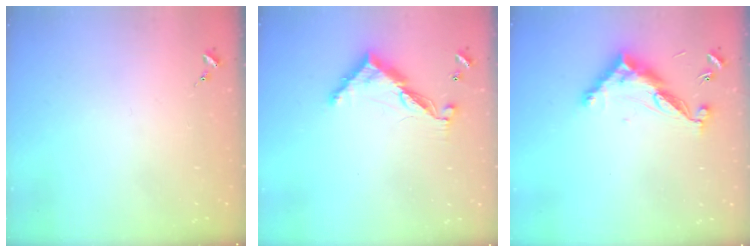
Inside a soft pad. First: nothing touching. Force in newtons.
{"total": 9.9, "press": 9.9, "slide": 0.2}
{"total": 12.4, "press": 12.4, "slide": 0.2}